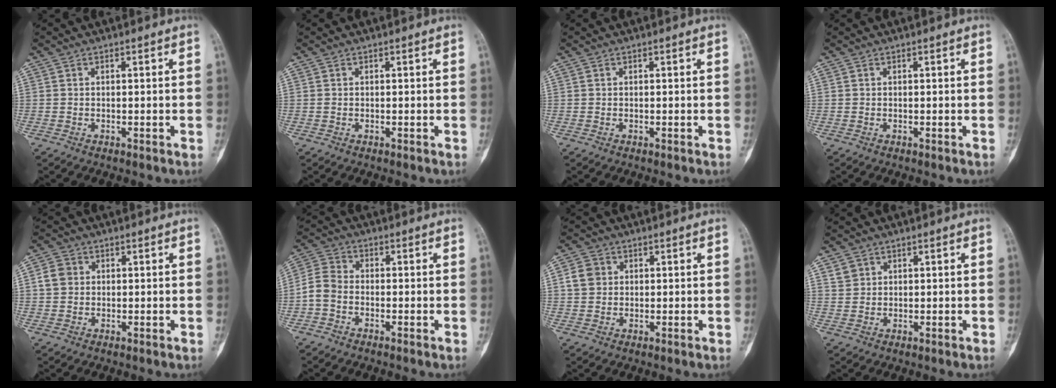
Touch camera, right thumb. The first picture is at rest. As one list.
[{"total": 0.0}, {"total": 0.0}, {"total": 0.0}, {"total": 3.4, "force": [0.6, 3.0, 1.6], "torque": [-0.019, 0.004, 0.009]}, {"total": 4.6, "force": [-1.5, 3.3, 2.8], "torque": [-0.056, 0.015, -0.043]}, {"total": 4.0, "force": [0.9, 3.5, 1.8], "torque": [-0.018, 0.002, 0.016]}, {"total": 2.2, "force": [1.3, 1.7, 0.4], "torque": [0.011, -0.005, 0.021]}]